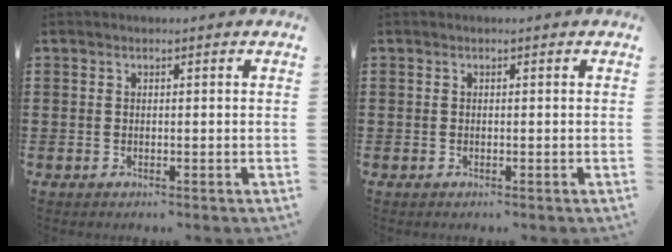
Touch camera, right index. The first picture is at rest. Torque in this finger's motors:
{"motor_torque": [2.14, 0.00, -0.01, 0.01]}